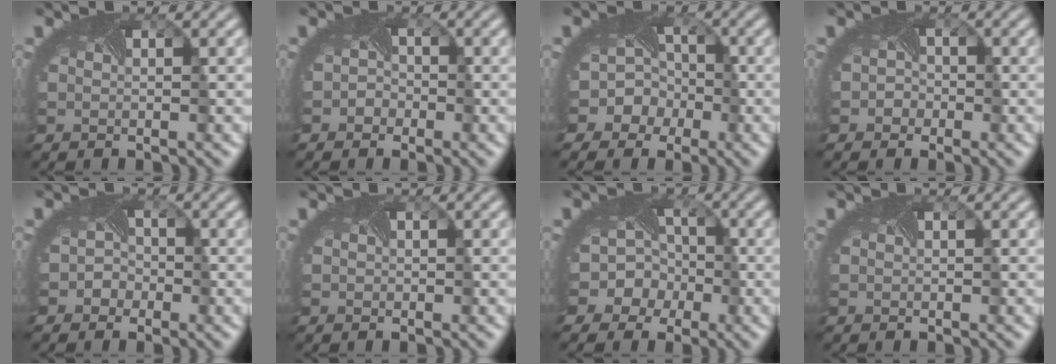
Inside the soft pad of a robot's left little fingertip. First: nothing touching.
{"total": 1.7, "force": [-1.0, 1.3, 0.2], "torque": [0.014, -0.001, -0.018]}
{"total": 8.8, "force": [-3.4, 7.7, 2.6], "torque": [-0.048, 0.008, -0.081]}
{"total": 1.7, "force": [-0.9, 1.5, 0.3], "torque": [0.014, -0.001, -0.013]}
{"total": 2.6, "force": [-1.4, 2.1, 0.5], "torque": [0.017, 0.008, -0.023]}
{"total": 0.0}
{"total": 9.9, "force": [-3.4, 8.7, 3.3], "torque": [-0.067, 0.006, -0.083]}
{"total": 0.0}